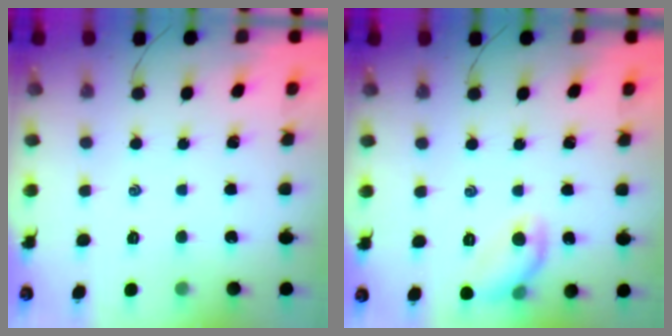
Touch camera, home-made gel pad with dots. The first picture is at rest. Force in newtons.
{"total": 8.6, "press": 8.5, "slide": 1.3}